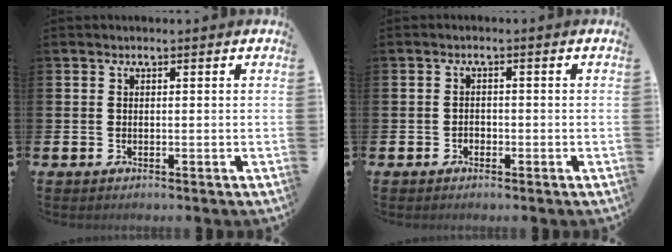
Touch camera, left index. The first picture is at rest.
{"total": 1.1, "force": [-0.7, 0.8, 0.2], "torque": [-0.012, 0.006, -0.014]}